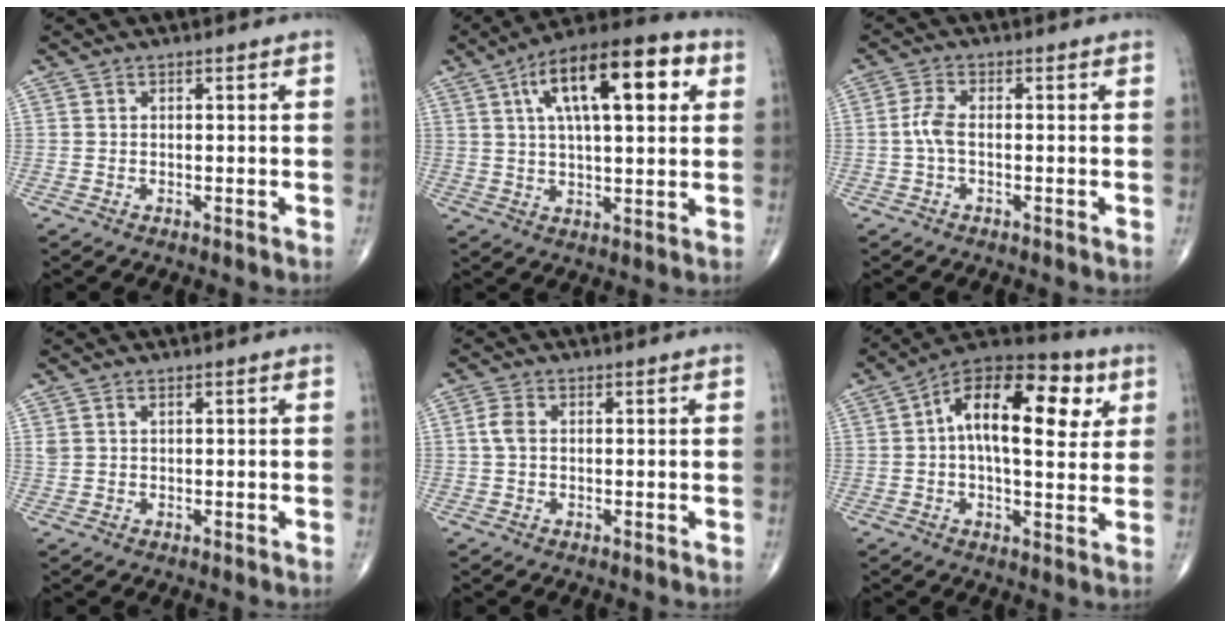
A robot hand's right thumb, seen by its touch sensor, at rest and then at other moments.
{"total": 19.3, "force": [6.5, 7.5, 16.6], "torque": [-0.247, 0.012, 0.094]}
{"total": 3.1, "force": [-0.5, 1.2, 2.8], "torque": [-0.065, 0.003, -0.014]}
{"total": 1.3, "force": [0.8, 0.6, 0.8], "torque": [-0.018, 0.006, 0.020]}
{"total": 2.5, "force": [0.3, 1.6, 1.9], "torque": [-0.045, 0.008, 0.004]}
{"total": 18.9, "force": [4.5, 9.4, 15.8], "torque": [-0.217, 0.019, 0.054]}